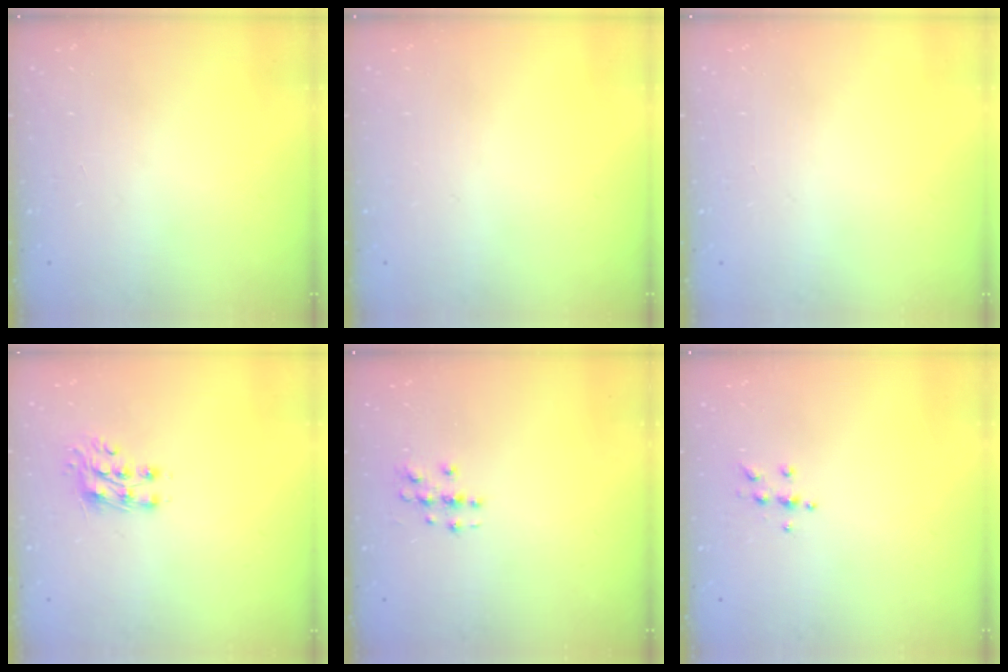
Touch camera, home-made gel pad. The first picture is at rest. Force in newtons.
{"total": 0.0}
{"total": 0.0}
{"total": 7.8, "press": 7.7, "slide": 0.8}
{"total": 3.1, "press": 3.0, "slide": 0.3}
{"total": 5.6, "press": 5.6, "slide": 0.7}